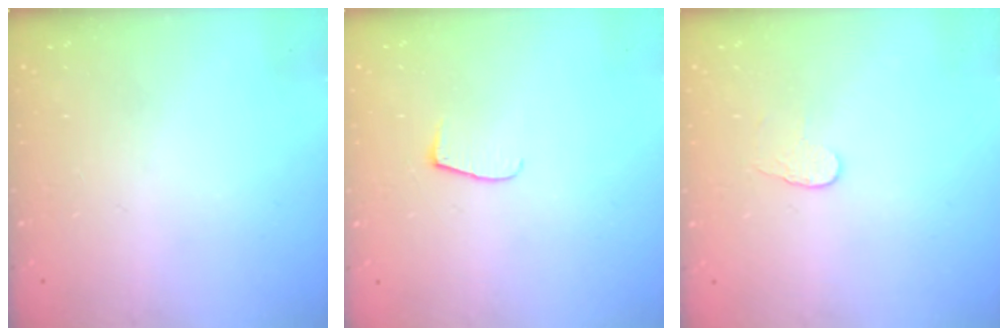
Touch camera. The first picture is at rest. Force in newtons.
{"total": 6.3, "press": 6.2, "slide": 0.8}
{"total": 3.1, "press": 3.1, "slide": 0.3}